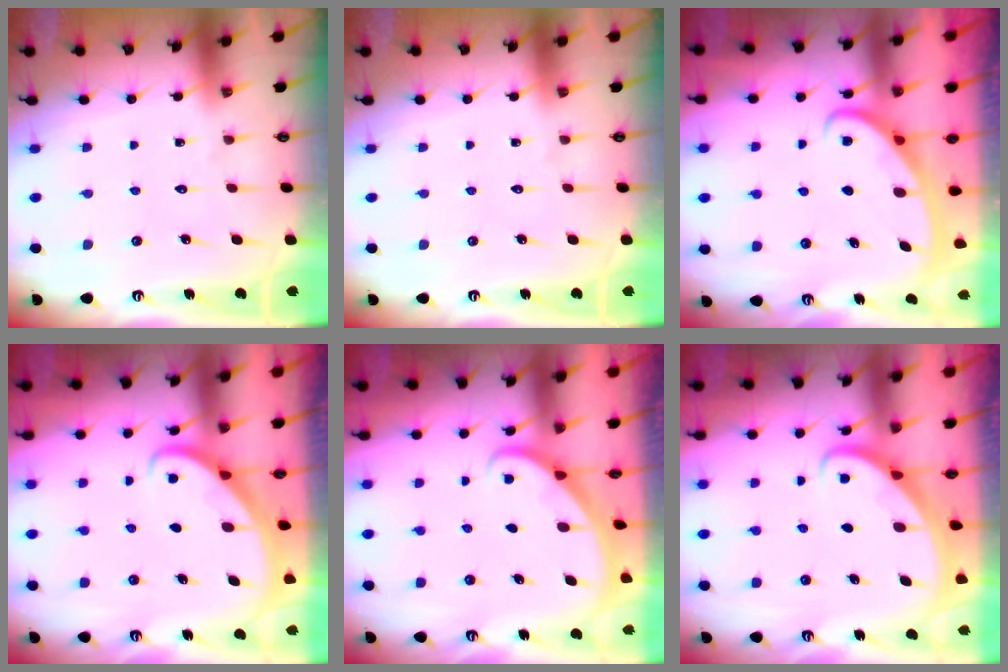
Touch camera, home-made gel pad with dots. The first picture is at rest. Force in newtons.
{"total": 0.0}
{"total": 2.7, "press": 2.6, "slide": 0.4}
{"total": 2.9, "press": 2.9, "slide": 0.2}
{"total": 2.1, "press": 2.1, "slide": 0.1}
{"total": 2.7, "press": 2.7, "slide": 0.2}